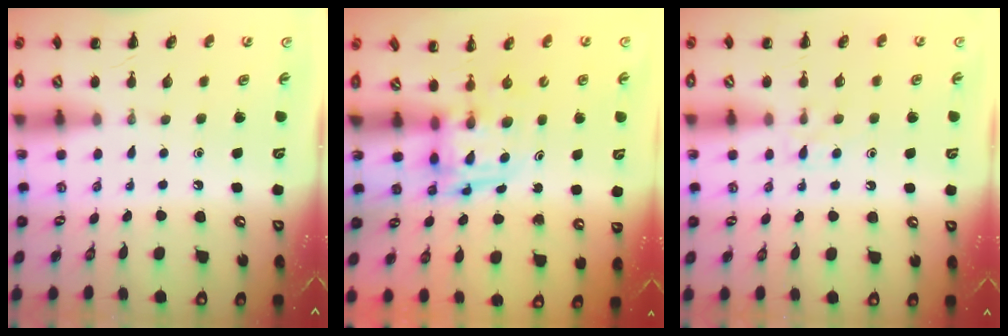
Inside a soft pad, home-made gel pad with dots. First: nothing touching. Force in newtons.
{"total": 3.9, "press": 3.9, "slide": 0.7}
{"total": 5.1, "press": 4.8, "slide": 1.6}